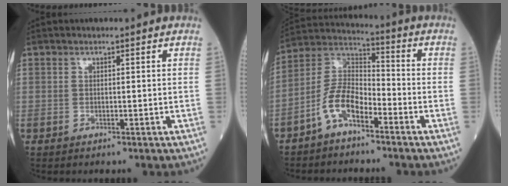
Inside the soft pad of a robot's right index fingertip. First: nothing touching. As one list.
[{"total": 8.6, "force": [-4.8, 3.7, 6.1], "torque": [-0.135, 0.016, -0.101]}]